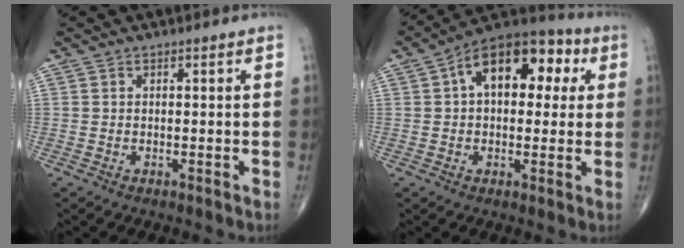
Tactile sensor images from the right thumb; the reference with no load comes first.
{"total": 16.0, "force": [3.9, 9.5, 12.3], "torque": [-0.142, 0.032, 0.048]}